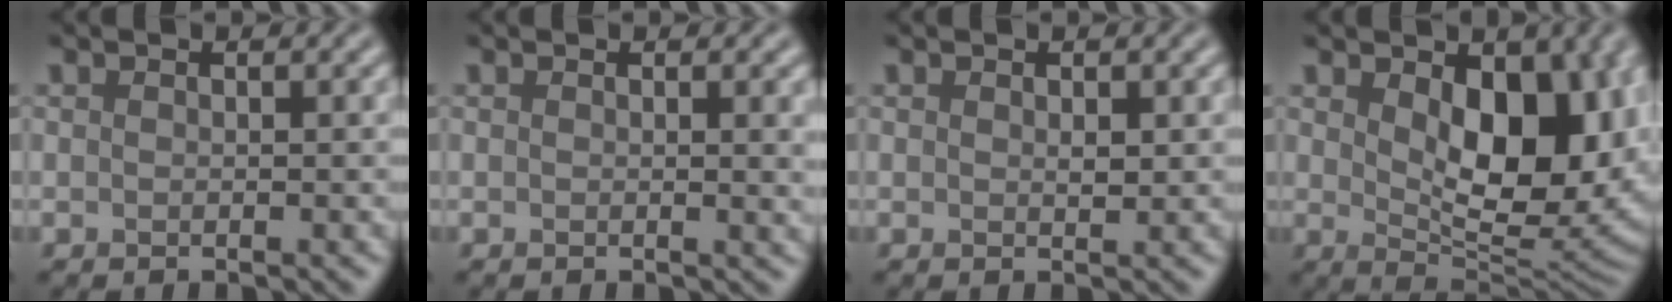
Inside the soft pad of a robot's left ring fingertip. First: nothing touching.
{"total": 1.6, "force": [0.3, 0.5, 1.5], "torque": [-0.012, -0.001, 0.001]}
{"total": 0.7, "force": [0.2, 0.4, 0.6], "torque": [-0.007, -0.002, 0.005]}
{"total": 10.6, "force": [1.9, 5.8, 8.6], "torque": [-0.121, -0.012, 0.033]}